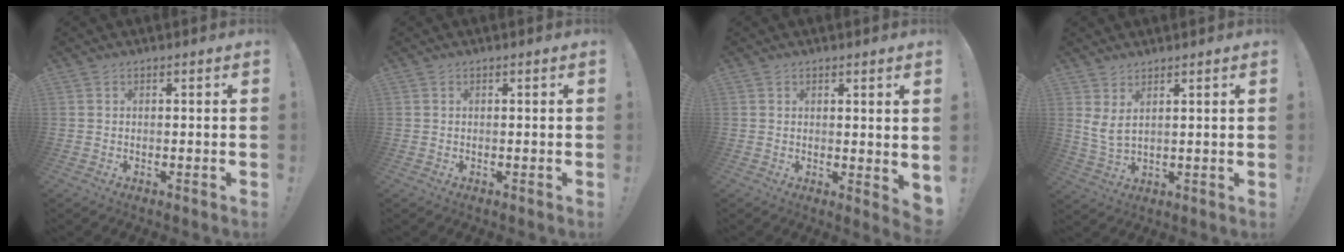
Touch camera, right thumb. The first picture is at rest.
{"total": 0.0}
{"total": 2.5, "force": [1.7, 1.1, 1.4], "torque": [-0.007, -0.010, 0.029]}
{"total": 4.7, "force": [3.0, 0.8, 3.6], "torque": [-0.060, -0.018, 0.053]}